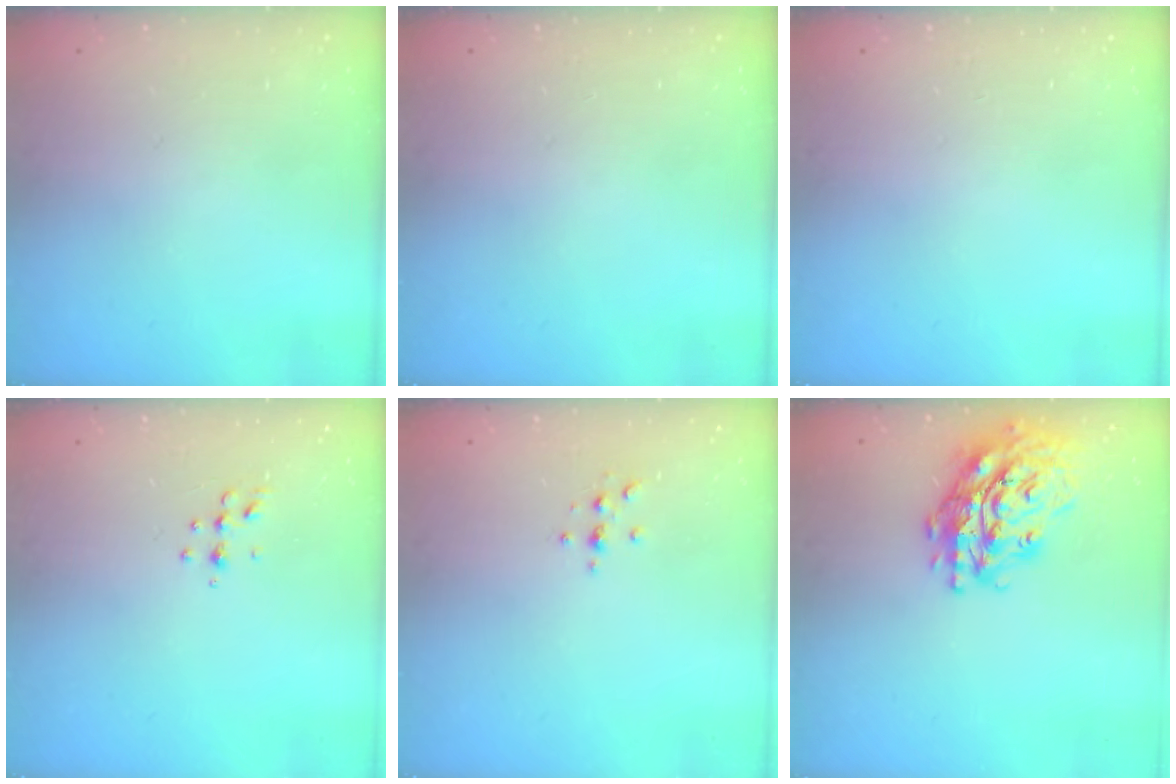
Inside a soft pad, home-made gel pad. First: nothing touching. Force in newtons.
{"total": 0.0}
{"total": 0.0}
{"total": 4.6, "press": 4.5, "slide": 1.0}
{"total": 2.3, "press": 2.3, "slide": 0.2}
{"total": 21.0, "press": 20.9, "slide": 2.7}